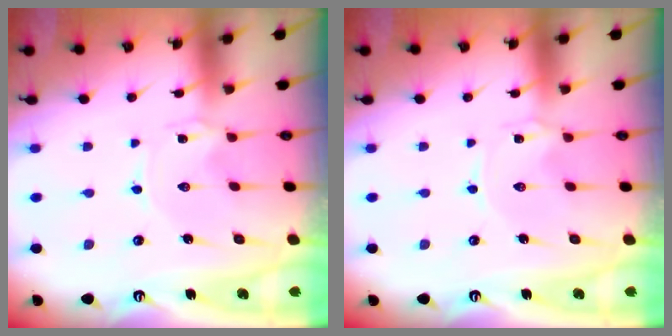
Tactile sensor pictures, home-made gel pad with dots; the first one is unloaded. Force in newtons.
{"total": 0.0}